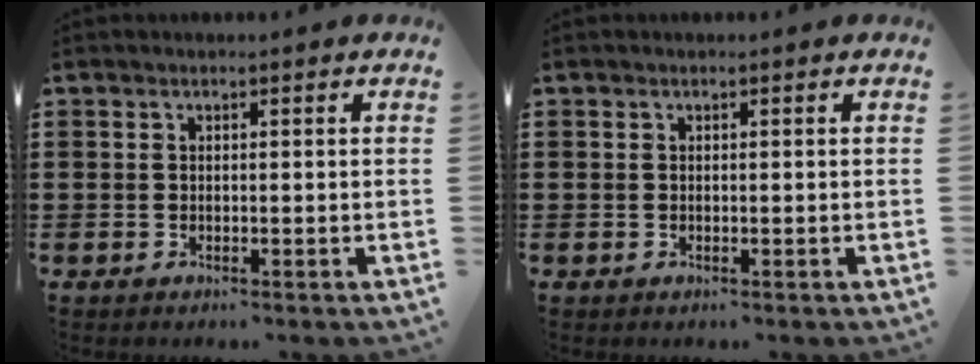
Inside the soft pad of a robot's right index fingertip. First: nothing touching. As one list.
[{"total": 0.0}]